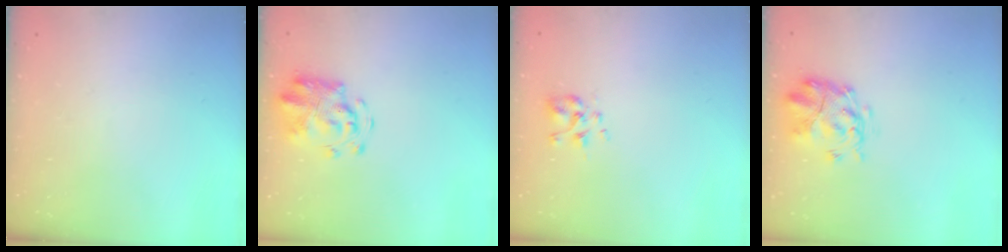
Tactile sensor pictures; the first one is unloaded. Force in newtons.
{"total": 4.4, "press": 4.1, "slide": 1.6}
{"total": 2.3, "press": 2.1, "slide": 0.9}
{"total": 3.9, "press": 3.5, "slide": 1.7}